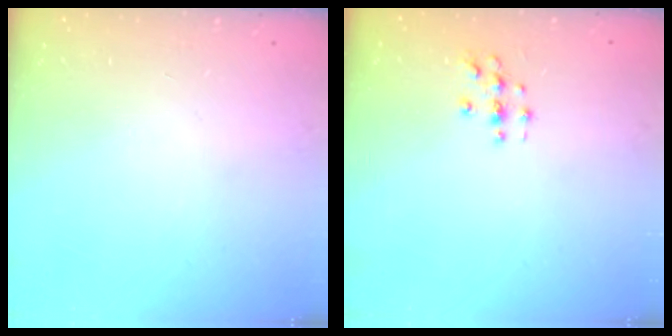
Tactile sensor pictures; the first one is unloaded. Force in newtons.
{"total": 2.8, "press": 2.8, "slide": 0.3}